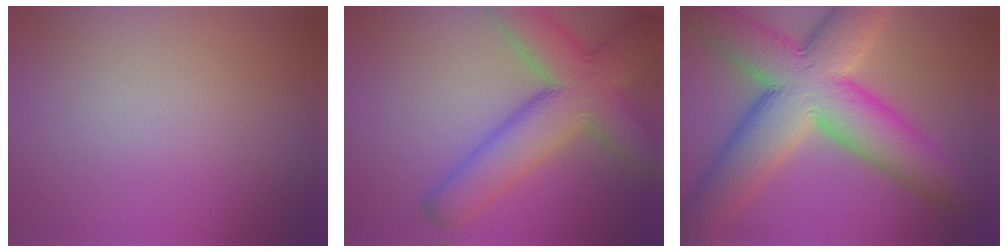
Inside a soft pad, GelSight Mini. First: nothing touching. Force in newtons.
{"total": 9.6, "press": 9.6, "slide": 0.5}
{"total": 13.9, "press": 13.8, "slide": 0.8}